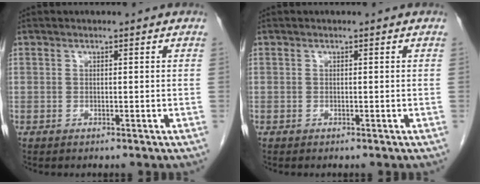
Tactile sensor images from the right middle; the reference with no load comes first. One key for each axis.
{"total": 0.0}